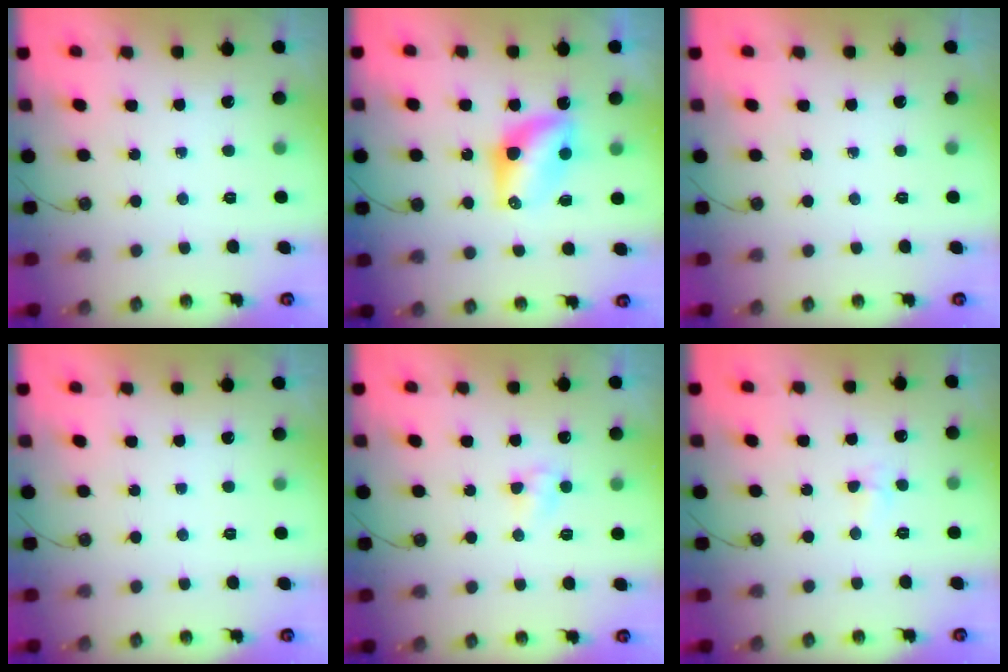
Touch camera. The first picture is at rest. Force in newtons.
{"total": 7.8, "press": 7.7, "slide": 0.4}
{"total": 0.0}
{"total": 0.0}
{"total": 4.8, "press": 4.8, "slide": 0.3}
{"total": 3.6, "press": 3.6, "slide": 0.6}